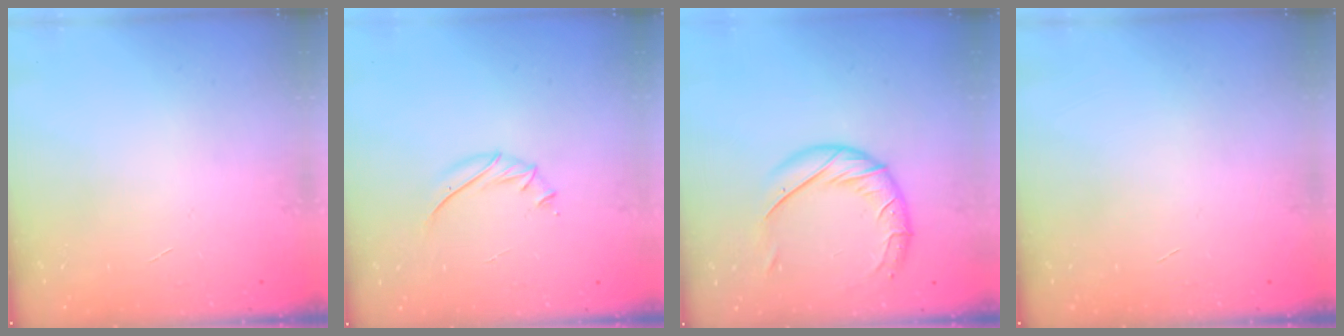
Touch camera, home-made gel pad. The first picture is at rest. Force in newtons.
{"total": 5.9, "press": 5.8, "slide": 1.5}
{"total": 13.0, "press": 12.9, "slide": 1.4}
{"total": 0.0}